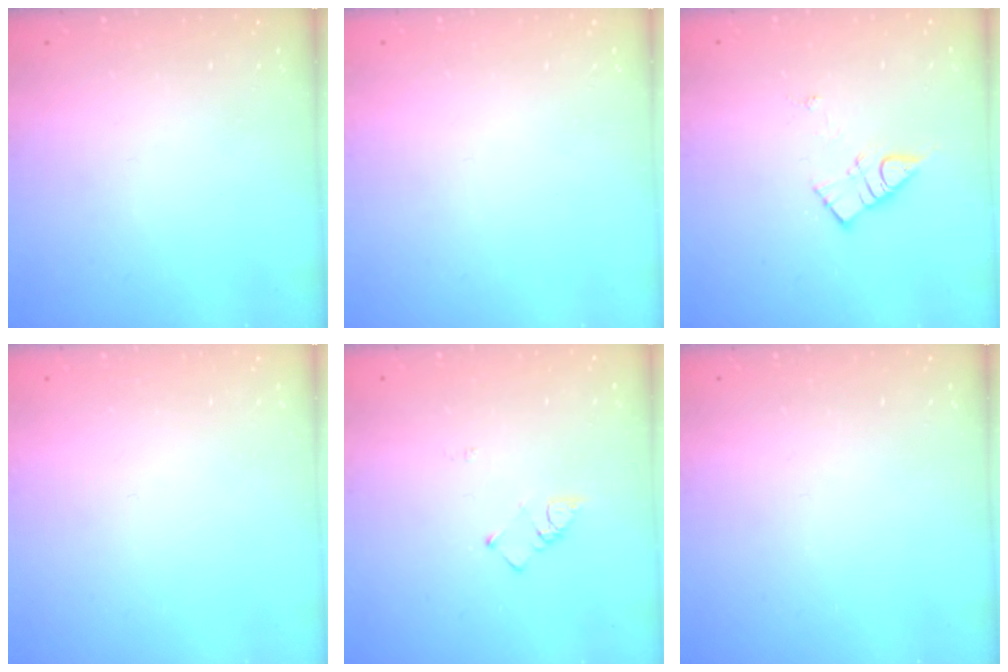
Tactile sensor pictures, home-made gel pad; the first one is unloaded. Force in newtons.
{"total": 0.0}
{"total": 7.9, "press": 7.9, "slide": 0.4}
{"total": 0.0}
{"total": 3.2, "press": 3.2, "slide": 0.5}
{"total": 0.0}